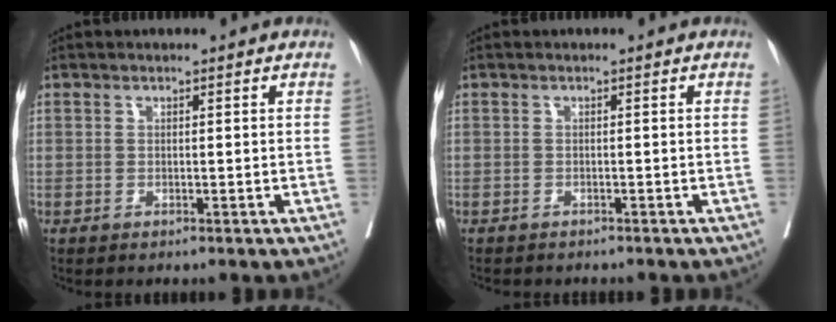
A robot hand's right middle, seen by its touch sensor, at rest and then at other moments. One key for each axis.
{"total": 3.5, "fx": -3.1, "fy": 1.1, "fz": 1.2, "tx": -0.021, "ty": -0.006, "tz": -0.037}